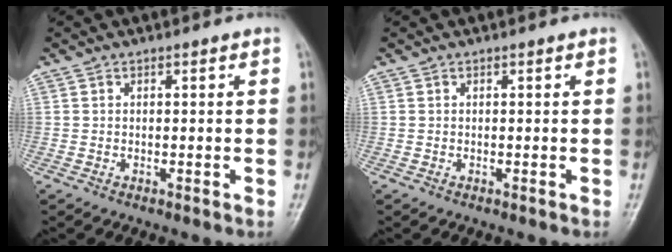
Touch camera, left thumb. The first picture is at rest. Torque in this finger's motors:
{"motor_torque": [0.00, 0.00, -0.01, -0.06, 0.00]}